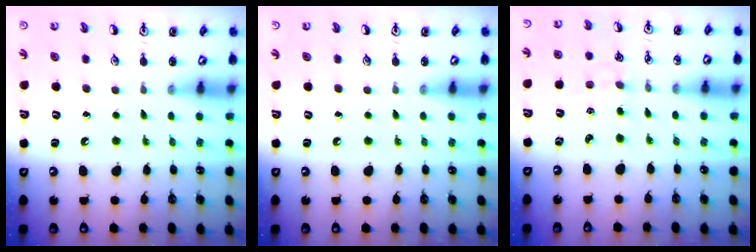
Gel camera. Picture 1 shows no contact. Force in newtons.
{"total": 0.0}
{"total": 2.7, "press": 2.7, "slide": 0.4}